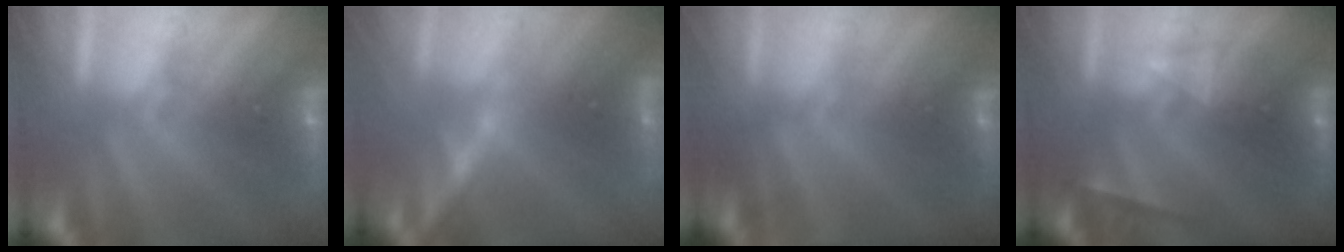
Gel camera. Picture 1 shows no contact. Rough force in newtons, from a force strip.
{"total": 1.9}
{"total": 4.6}
{"total": 2.3}